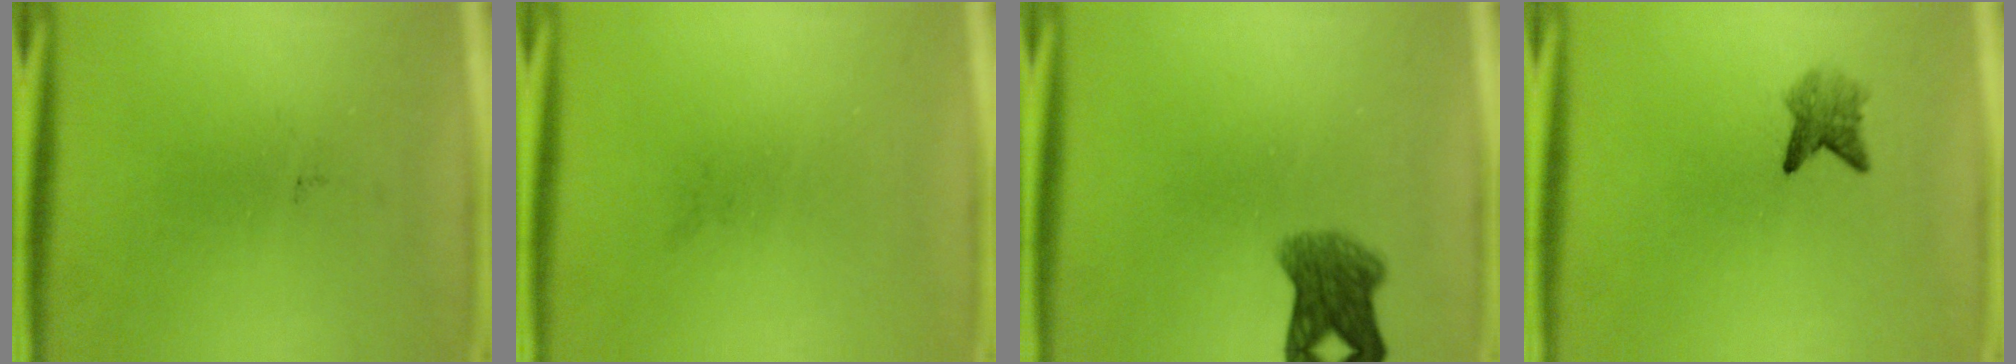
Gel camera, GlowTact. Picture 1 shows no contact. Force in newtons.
{"total": 0.0}
{"total": 5.6}
{"total": 2.6}